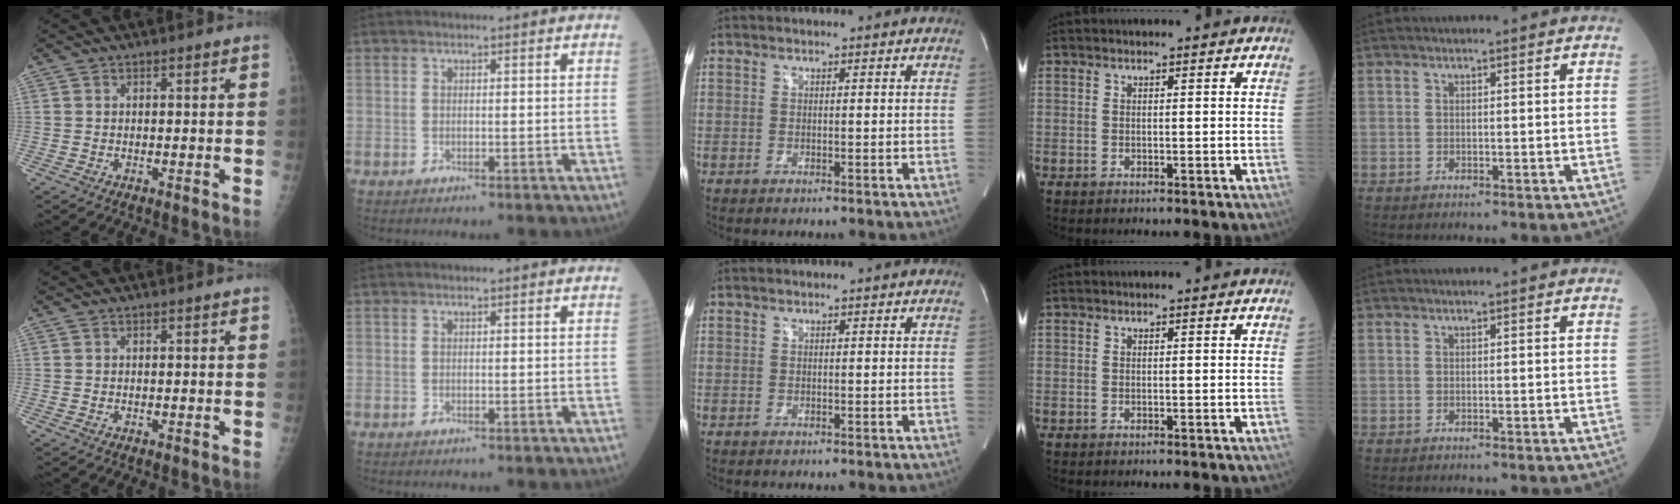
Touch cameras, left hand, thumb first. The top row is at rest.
{}